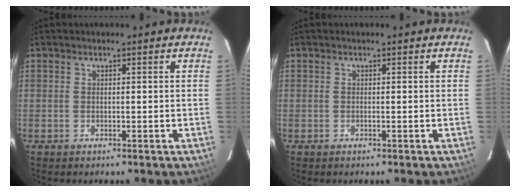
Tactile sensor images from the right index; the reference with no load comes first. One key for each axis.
{"total": 0.0}